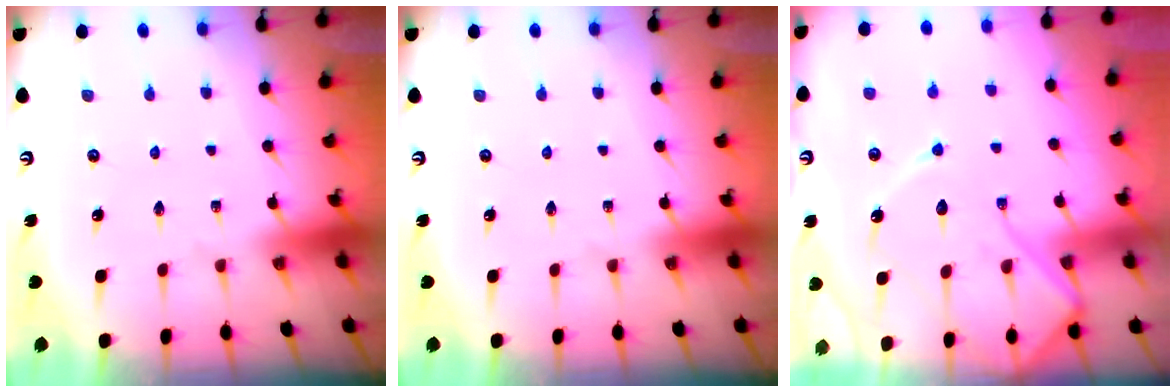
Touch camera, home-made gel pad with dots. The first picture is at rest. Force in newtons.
{"total": 0.0}
{"total": 14.0, "press": 14.0, "slide": 1.3}